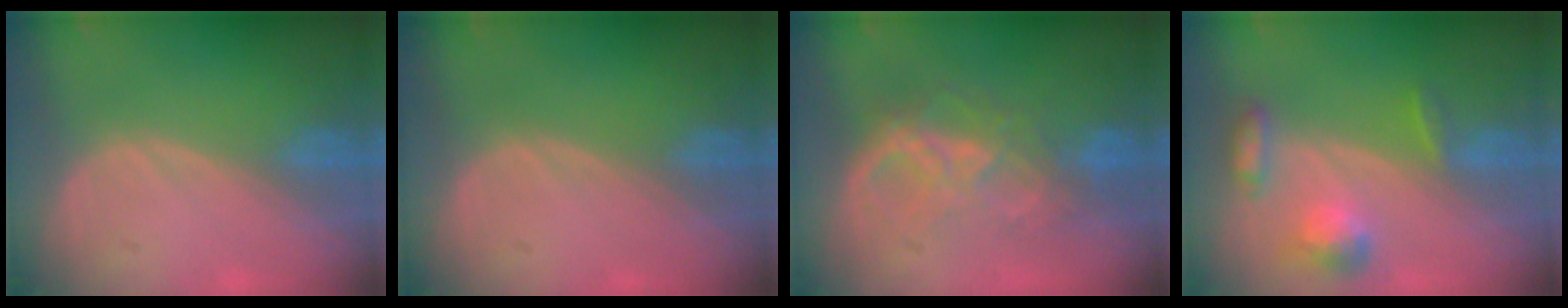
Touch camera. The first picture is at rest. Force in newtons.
{"total": 0.0}
{"total": 6.7, "press": 6.7, "slide": 0.4}
{"total": 5.7, "press": 5.4, "slide": 2.0}